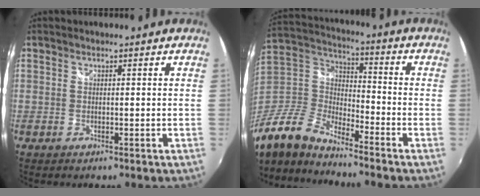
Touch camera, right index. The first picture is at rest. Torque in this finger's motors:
{"motor_torque": [0.31, -0.41, 0.28, 0.03]}